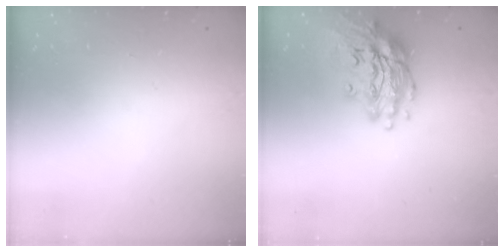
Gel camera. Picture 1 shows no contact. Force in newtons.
{"total": 16.9, "press": 16.6, "slide": 3.1}